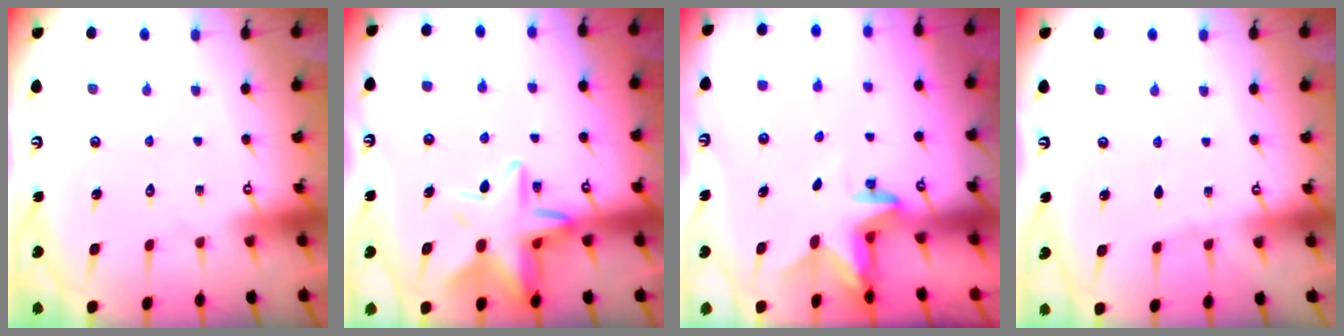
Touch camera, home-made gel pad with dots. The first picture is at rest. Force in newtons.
{"total": 15.2, "press": 15.1, "slide": 1.3}
{"total": 2.4, "press": 2.3, "slide": 0.4}
{"total": 1.8, "press": 1.8, "slide": 0.3}